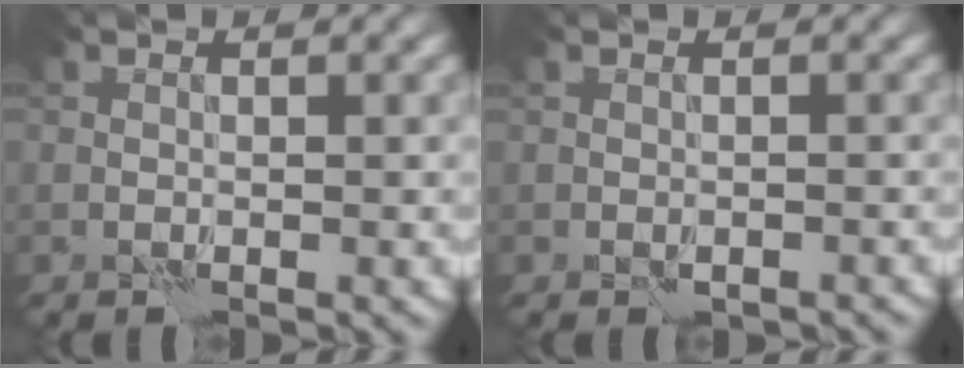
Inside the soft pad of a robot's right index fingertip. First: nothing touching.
{"total": 1.0, "force": [-0.8, 0.5, 0.4], "torque": [-0.007, -0.001, -0.012]}